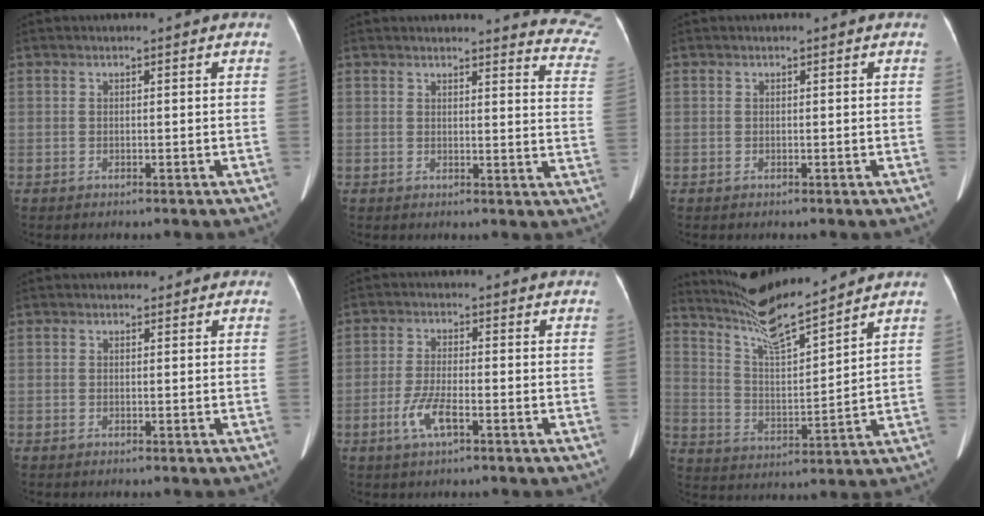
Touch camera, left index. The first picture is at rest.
{"total": 12.5, "force": [12.5, 0.3, 1.1], "torque": [0.024, -0.116, 0.096]}
{"total": 0.0}
{"total": 1.0, "force": [0.4, 0.9, 0.0], "torque": [0.005, 0.007, 0.002]}
{"total": 4.8, "force": [-2.4, 0.9, 4.1], "torque": [-0.093, -0.007, -0.045]}
{"total": 11.8, "force": [10.8, -0.6, 4.8], "torque": [-0.097, 0.002, 0.202]}